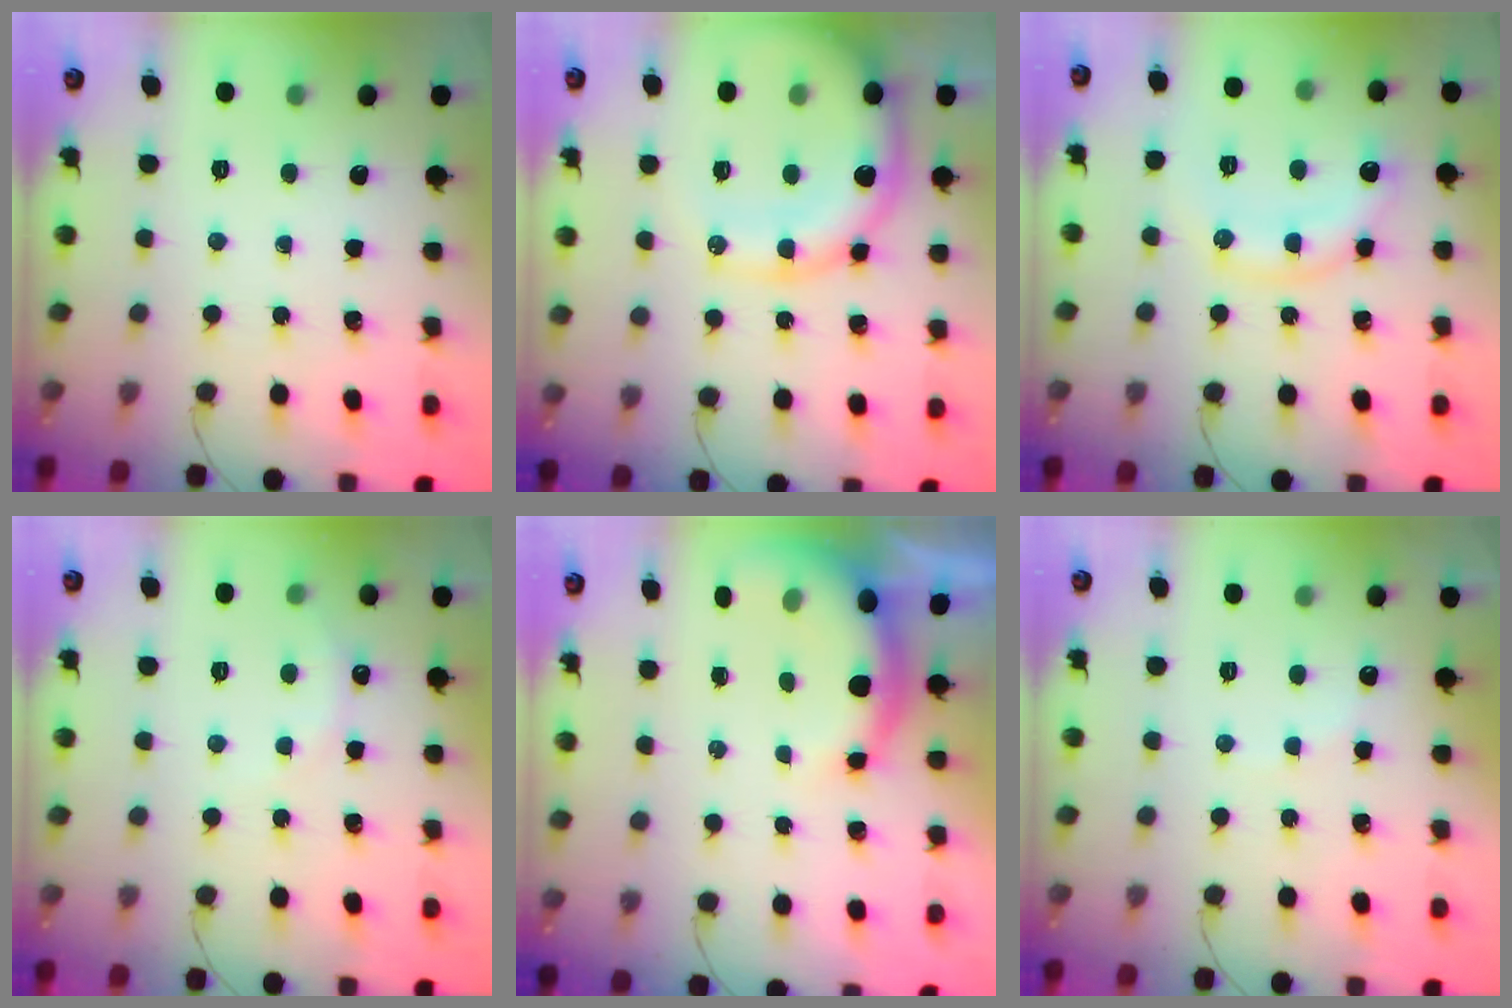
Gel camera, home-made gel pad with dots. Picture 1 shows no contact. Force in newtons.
{"total": 18.2, "press": 17.7, "slide": 4.2}
{"total": 10.3, "press": 10.3, "slide": 0.8}
{"total": 6.1, "press": 5.9, "slide": 1.3}
{"total": 6.7, "press": 6.6, "slide": 0.8}
{"total": 5.8, "press": 5.7, "slide": 1.0}